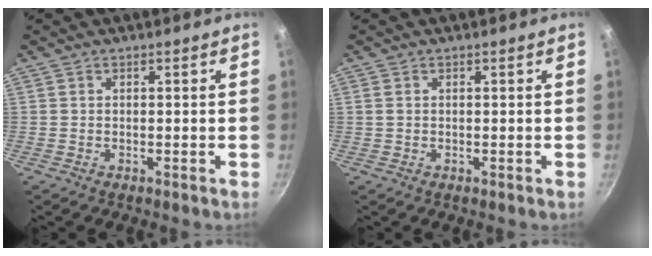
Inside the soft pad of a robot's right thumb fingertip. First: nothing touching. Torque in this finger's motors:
{"motor_torque": [-0.16, -0.39, -0.17, -0.29, 0.05]}